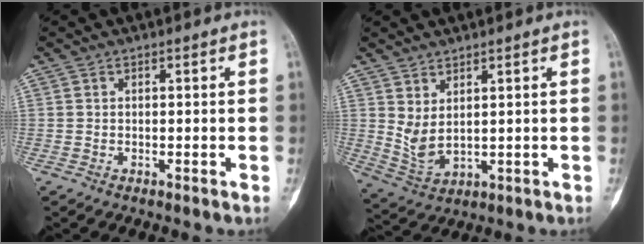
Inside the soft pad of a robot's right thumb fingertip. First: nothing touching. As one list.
[{"total": 5.6, "force": [2.1, 2.6, 4.5], "torque": [-0.089, -0.021, 0.058]}]